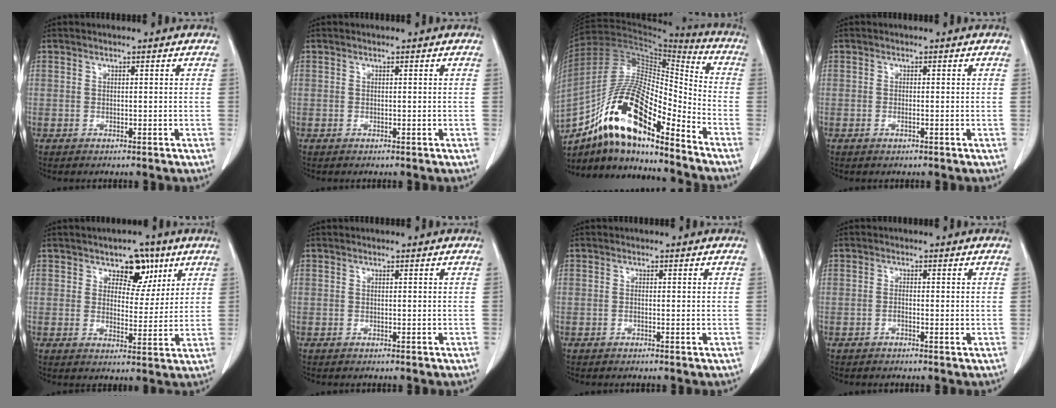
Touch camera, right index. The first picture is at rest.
{"total": 0.0}
{"total": 19.3, "force": [-12.1, 4.7, 14.2], "torque": [-0.276, 0.012, -0.214]}
{"total": 0.7, "force": [-0.3, 0.1, 0.7], "torque": [-0.015, -0.001, -0.003]}
{"total": 6.4, "force": [3.6, 4.0, 3.4], "torque": [-0.034, 0.005, 0.051]}
{"total": 0.0}
{"total": 0.6, "force": [-0.1, 0.1, 0.6], "torque": [-0.011, 0.000, -0.001]}
{"total": 1.3, "force": [-0.3, 0.3, 1.2], "torque": [-0.020, 0.001, -0.006]}